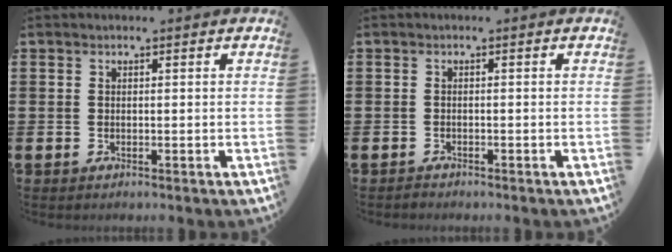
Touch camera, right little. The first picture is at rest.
{"total": 0.6, "force": [-0.6, 0.1, -0.1], "torque": [0.000, 0.000, -0.013]}